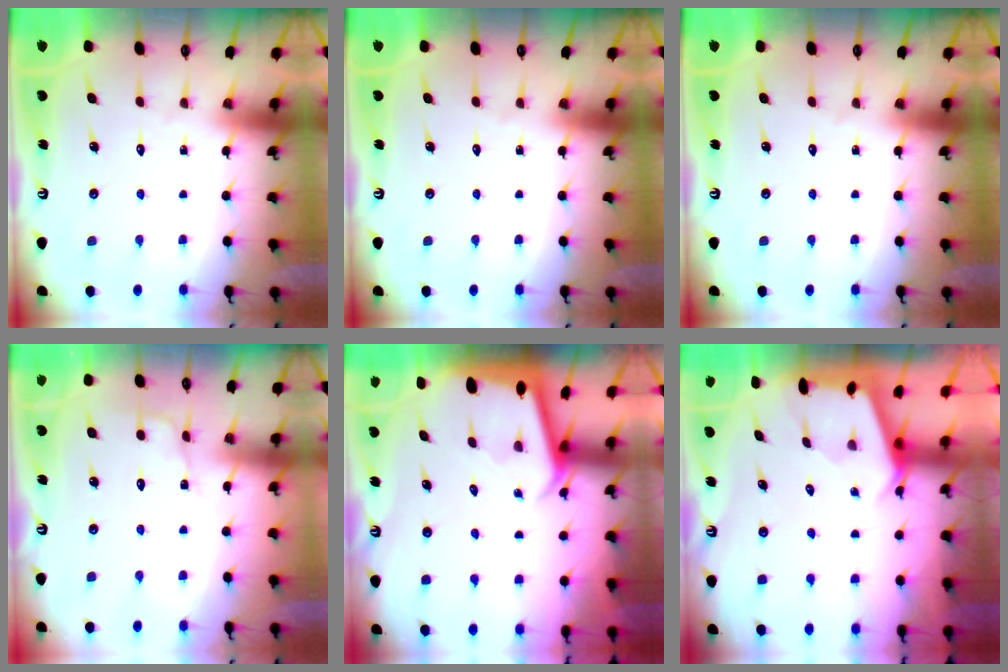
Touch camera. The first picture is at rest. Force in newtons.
{"total": 0.0}
{"total": 0.0}
{"total": 2.7, "press": 2.7, "slide": 0.3}
{"total": 2.0, "press": 2.0, "slide": 0.1}
{"total": 2.5, "press": 2.5, "slide": 0.3}